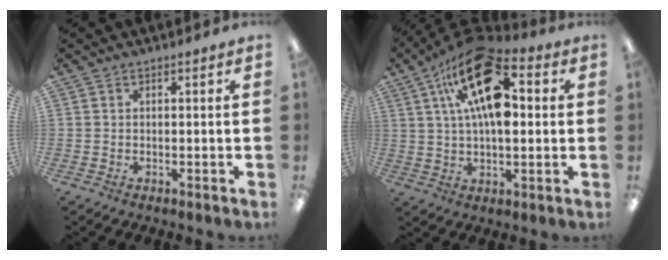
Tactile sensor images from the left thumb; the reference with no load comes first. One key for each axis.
{"total": 19.7, "fx": 7.7, "fy": 9.3, "fz": 15.5, "tx": -0.279, "ty": -0.035, "tz": 0.125}